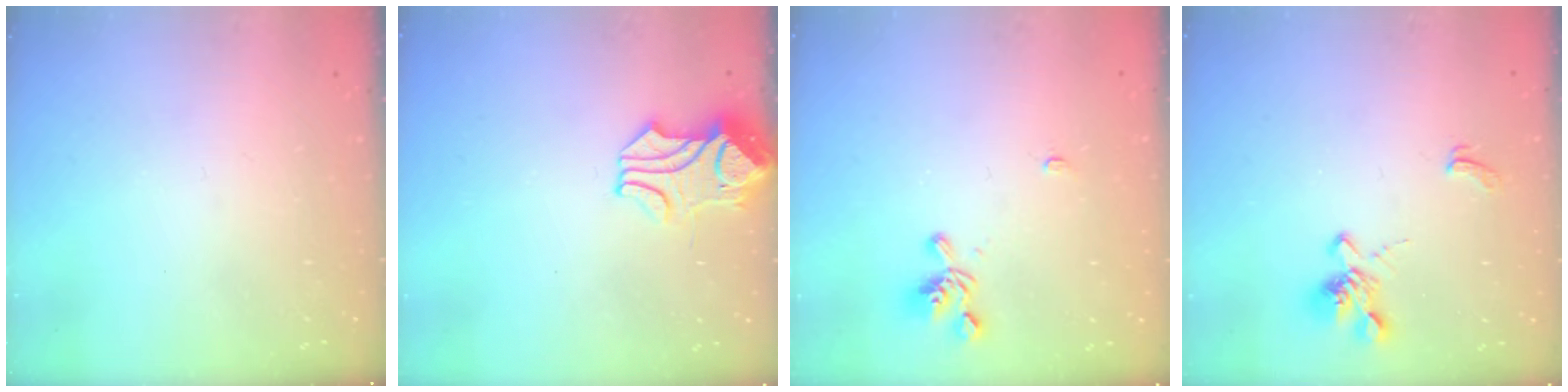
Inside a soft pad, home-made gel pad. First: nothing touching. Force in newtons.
{"total": 1.0, "press": 0.7, "slide": 0.7}
{"total": 3.0, "press": 2.9, "slide": 0.8}
{"total": 2.4, "press": 2.0, "slide": 1.2}